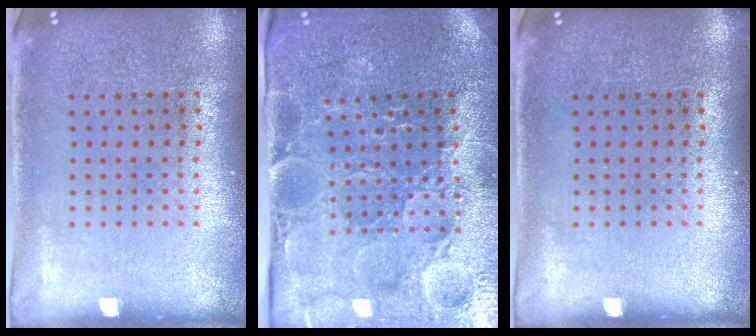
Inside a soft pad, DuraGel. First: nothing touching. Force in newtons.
{"total": 3.8, "press": 3.8, "slide": 0.4}
{"total": 0.0}